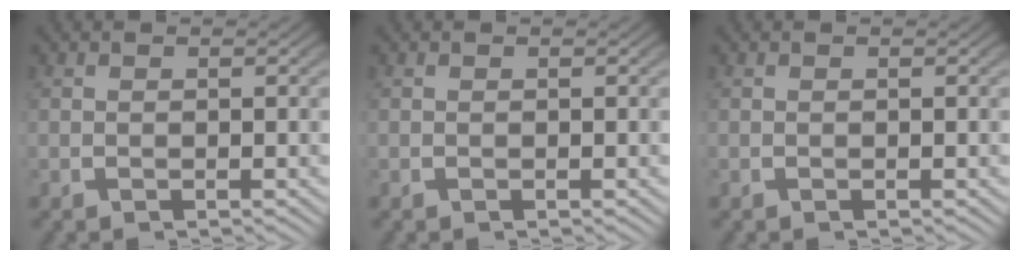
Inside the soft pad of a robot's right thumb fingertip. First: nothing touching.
{"total": 0.0}
{"total": 0.0}